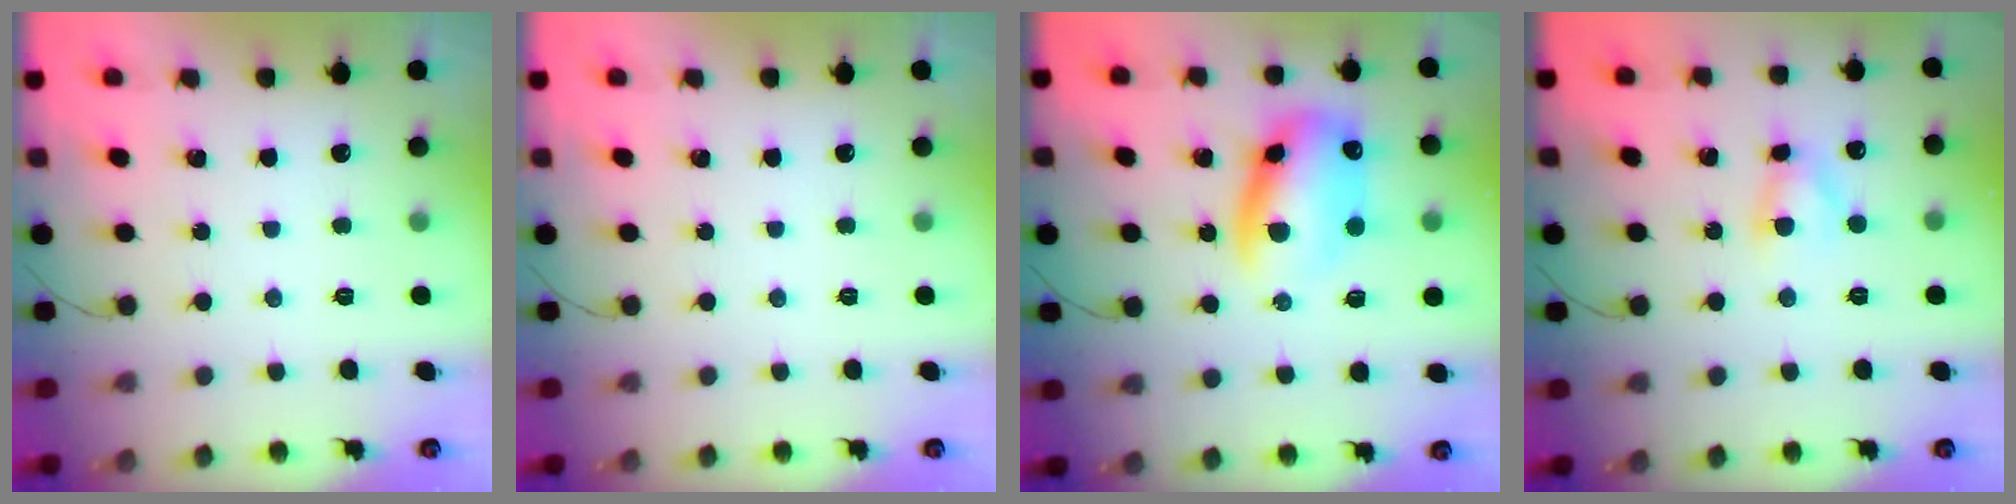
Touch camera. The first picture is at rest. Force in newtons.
{"total": 0.0}
{"total": 12.6, "press": 12.3, "slide": 2.9}
{"total": 3.7, "press": 3.5, "slide": 1.0}